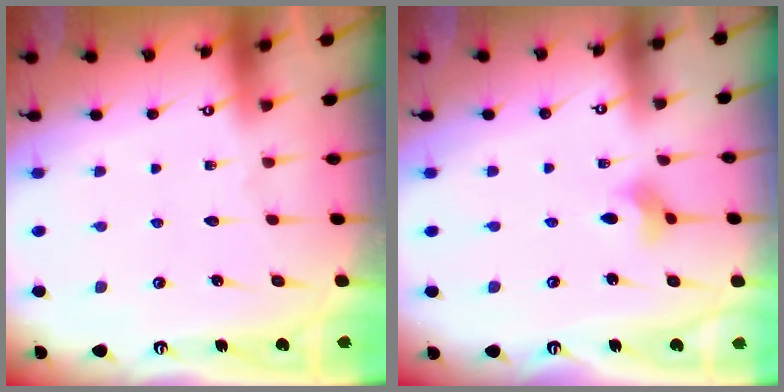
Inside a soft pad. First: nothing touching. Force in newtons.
{"total": 2.8, "press": 2.7, "slide": 0.4}